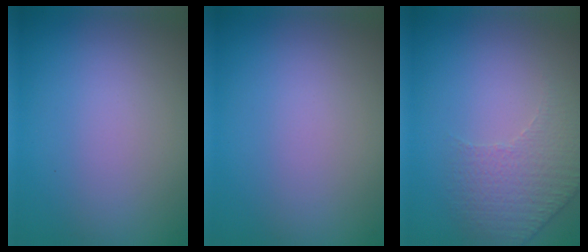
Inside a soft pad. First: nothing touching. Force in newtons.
{"total": 0.0}
{"total": 1.9, "press": 1.6, "slide": 1.0}